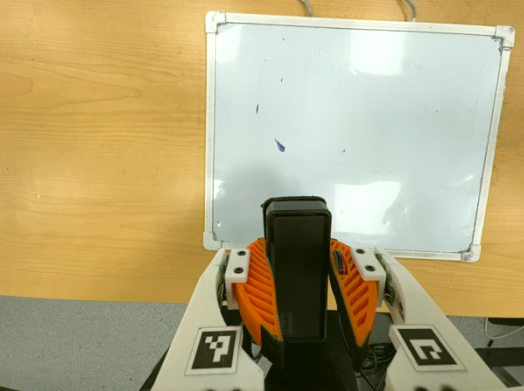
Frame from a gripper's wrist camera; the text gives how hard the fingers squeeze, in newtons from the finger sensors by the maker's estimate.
{"total": 9.9, "left": 8.4, "right": 11.4}